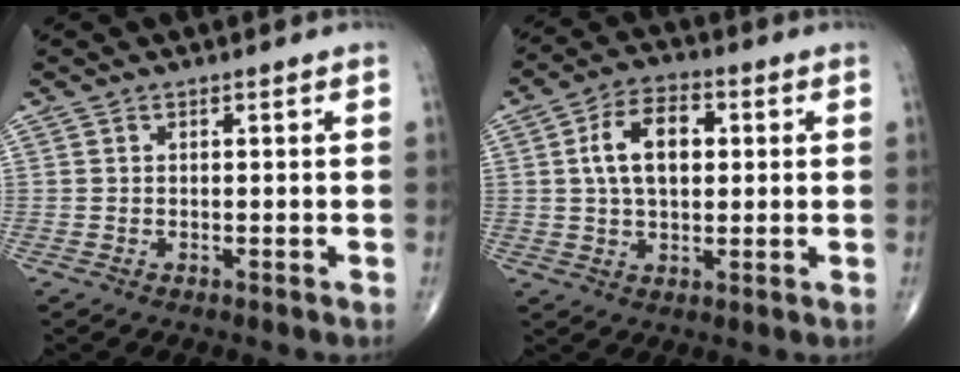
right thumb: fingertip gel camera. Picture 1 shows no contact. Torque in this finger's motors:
{"motor_torque": [0.27, 2.46, 1.04, 0.21, 0.09]}